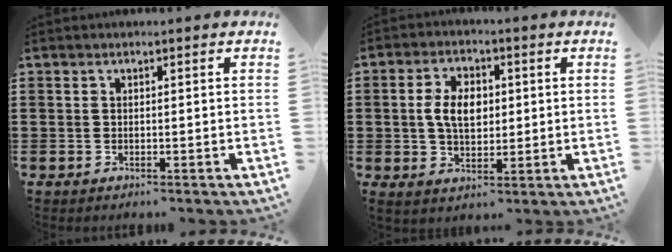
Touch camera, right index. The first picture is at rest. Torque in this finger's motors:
{"motor_torque": [1.28, 0.86, 0.56, 0.19]}